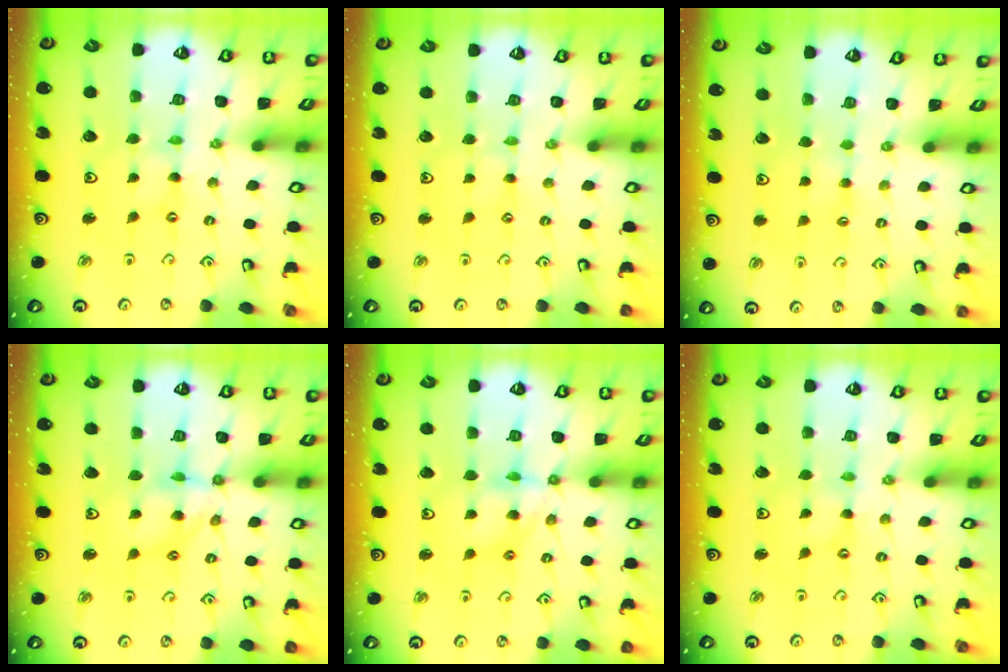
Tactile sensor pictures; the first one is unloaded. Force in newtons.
{"total": 0.8, "press": 0.8, "slide": 0.3}
{"total": 2.3, "press": 2.3, "slide": 0.4}
{"total": 9.7, "press": 9.7, "slide": 0.8}
{"total": 10.4, "press": 10.3, "slide": 1.1}
{"total": 0.5, "press": 0.5, "slide": 0.1}